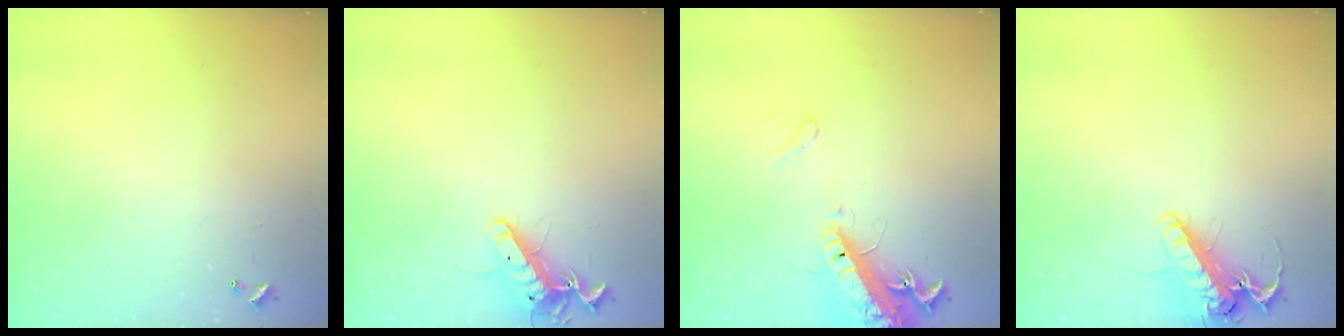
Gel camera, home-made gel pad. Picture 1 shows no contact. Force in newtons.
{"total": 12.4, "press": 12.4, "slide": 0.9}
{"total": 16.9, "press": 16.5, "slide": 3.9}
{"total": 14.1, "press": 13.9, "slide": 2.6}